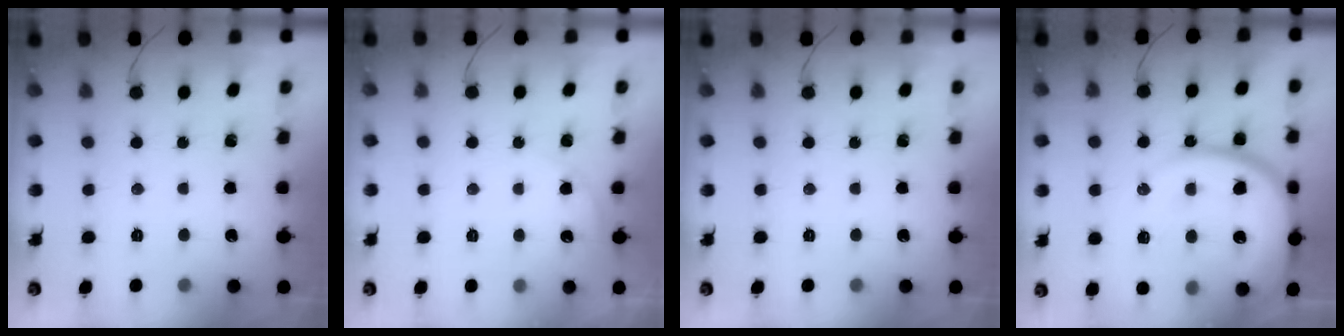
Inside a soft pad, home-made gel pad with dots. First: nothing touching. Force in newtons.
{"total": 3.3, "press": 3.3, "slide": 0.2}
{"total": 0.0}
{"total": 22.1, "press": 21.7, "slide": 4.4}